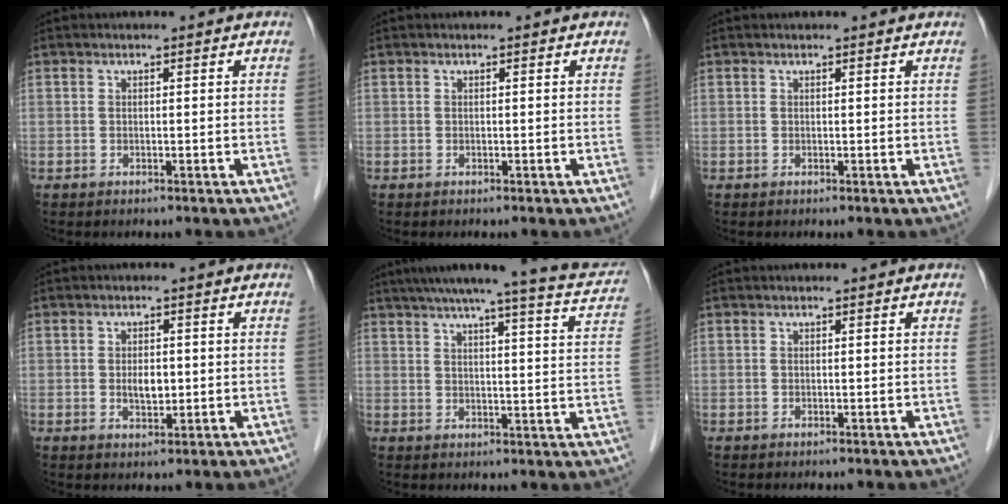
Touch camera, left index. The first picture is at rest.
{"total": 0.0}
{"total": 1.4, "force": [1.3, 0.2, 0.3], "torque": [-0.012, 0.012, 0.012]}
{"total": 2.8, "force": [-0.1, 1.5, 2.3], "torque": [-0.042, -0.001, 0.001]}
{"total": 16.8, "force": [14.3, 1.1, 8.7], "torque": [-0.120, -0.003, 0.166]}
{"total": 0.0}